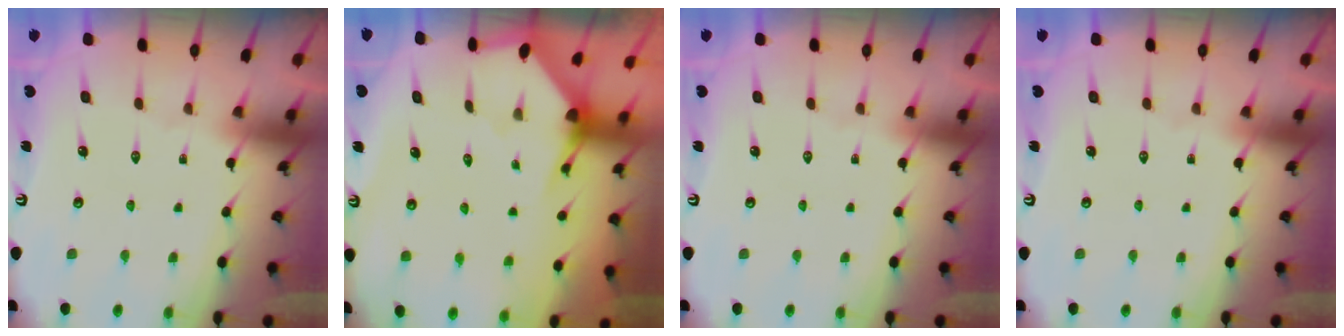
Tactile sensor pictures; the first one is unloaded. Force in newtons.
{"total": 2.9, "press": 2.9, "slide": 0.3}
{"total": 0.0}
{"total": 0.0}